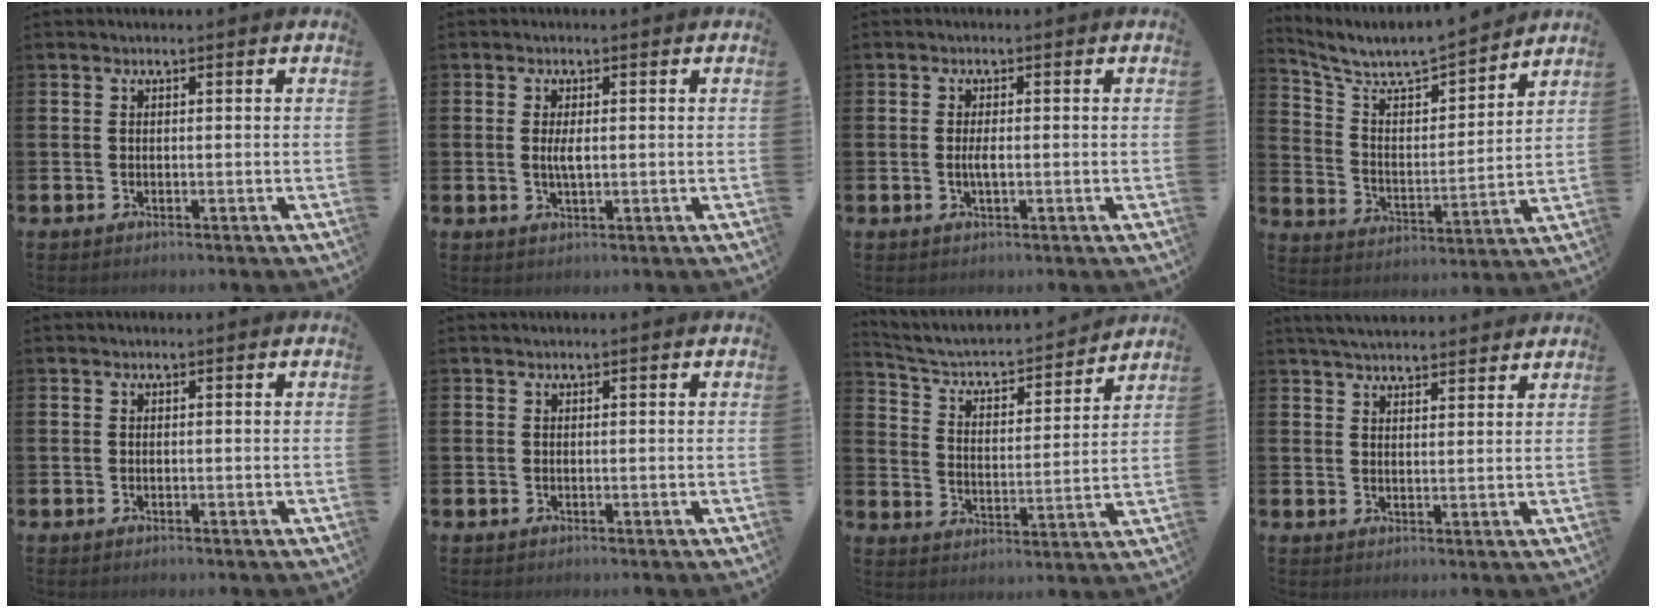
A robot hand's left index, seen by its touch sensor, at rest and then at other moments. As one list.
[{"total": 2.2, "force": [0.2, 0.8, 2.0], "torque": [-0.037, 0.001, 0.001]}, {"total": 1.8, "force": [-0.2, 0.6, 1.7], "torque": [-0.029, -0.001, -0.005]}, {"total": 7.6, "force": [7.0, 1.7, 2.5], "torque": [-0.085, -0.053, 0.118]}, {"total": 0.0}, {"total": 0.0}, {"total": 5.1, "force": [4.6, 1.7, 1.6], "torque": [-0.061, -0.038, 0.068]}, {"total": 3.9, "force": [3.9, 0.6, 0.4], "torque": [-0.013, -0.016, 0.071]}]